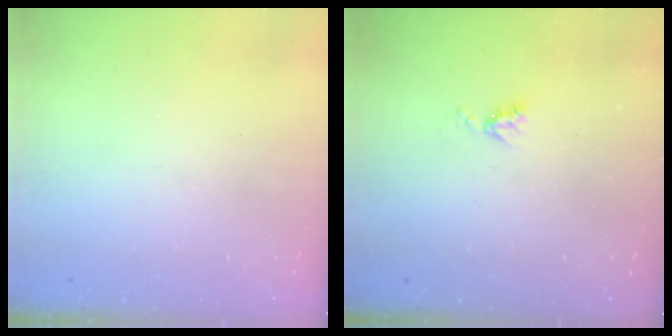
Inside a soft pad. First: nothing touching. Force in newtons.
{"total": 4.3, "press": 4.3, "slide": 0.7}